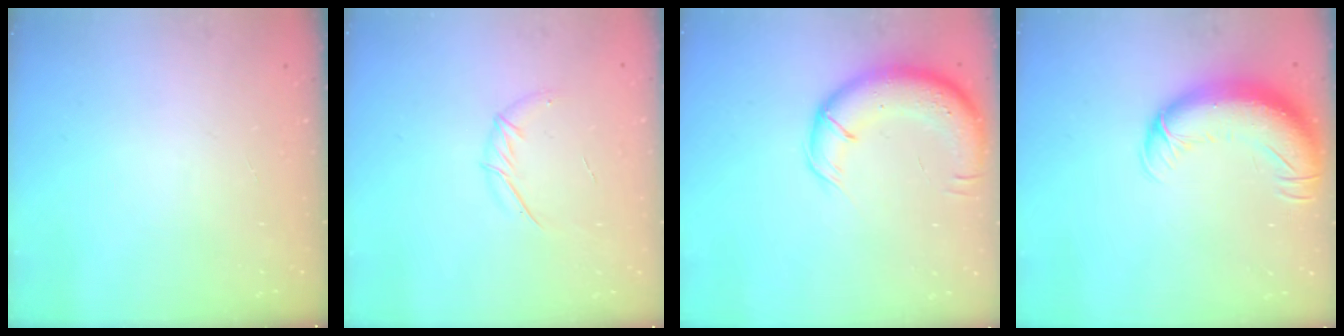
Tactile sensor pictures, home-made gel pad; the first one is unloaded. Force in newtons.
{"total": 6.2, "press": 6.0, "slide": 1.6}
{"total": 15.0, "press": 14.6, "slide": 3.6}
{"total": 14.5, "press": 14.1, "slide": 3.5}